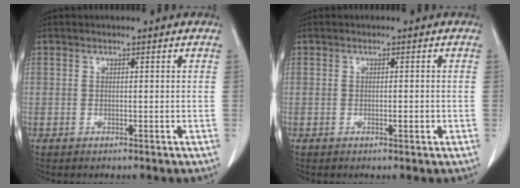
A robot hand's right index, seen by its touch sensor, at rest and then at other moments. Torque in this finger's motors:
{"motor_torque": [0.10, 0.15, 0.07, 0.06]}